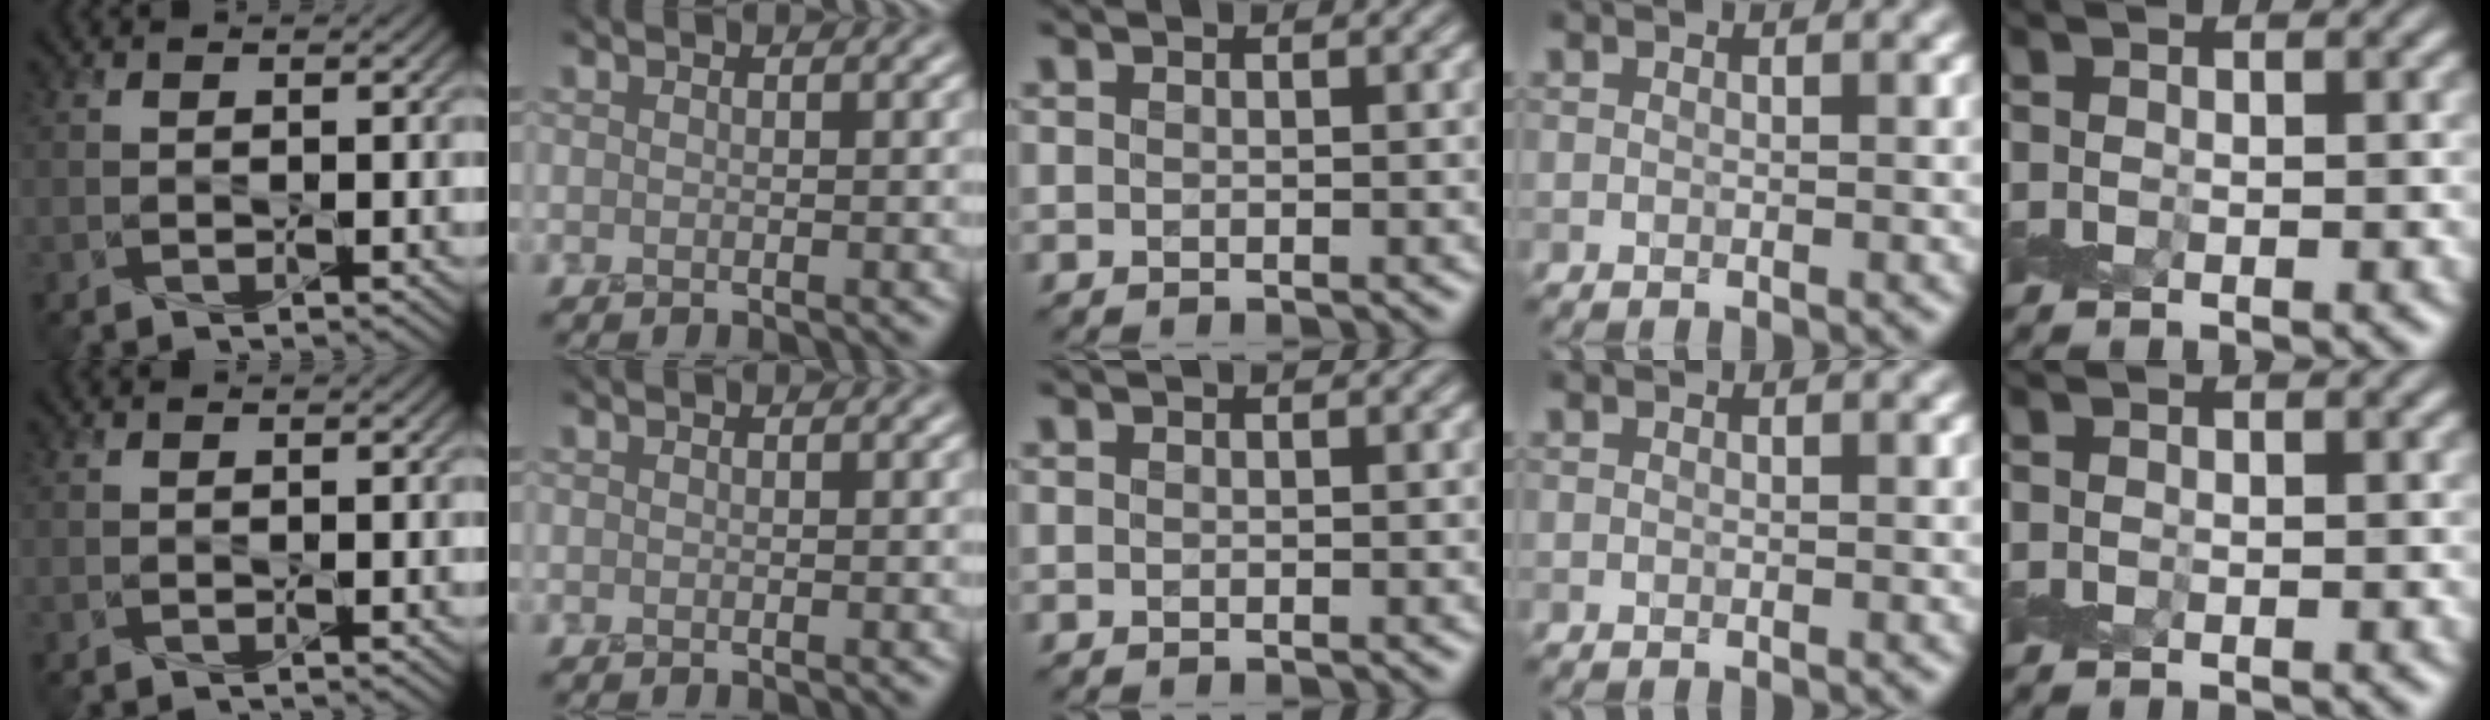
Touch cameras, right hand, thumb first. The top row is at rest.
{}